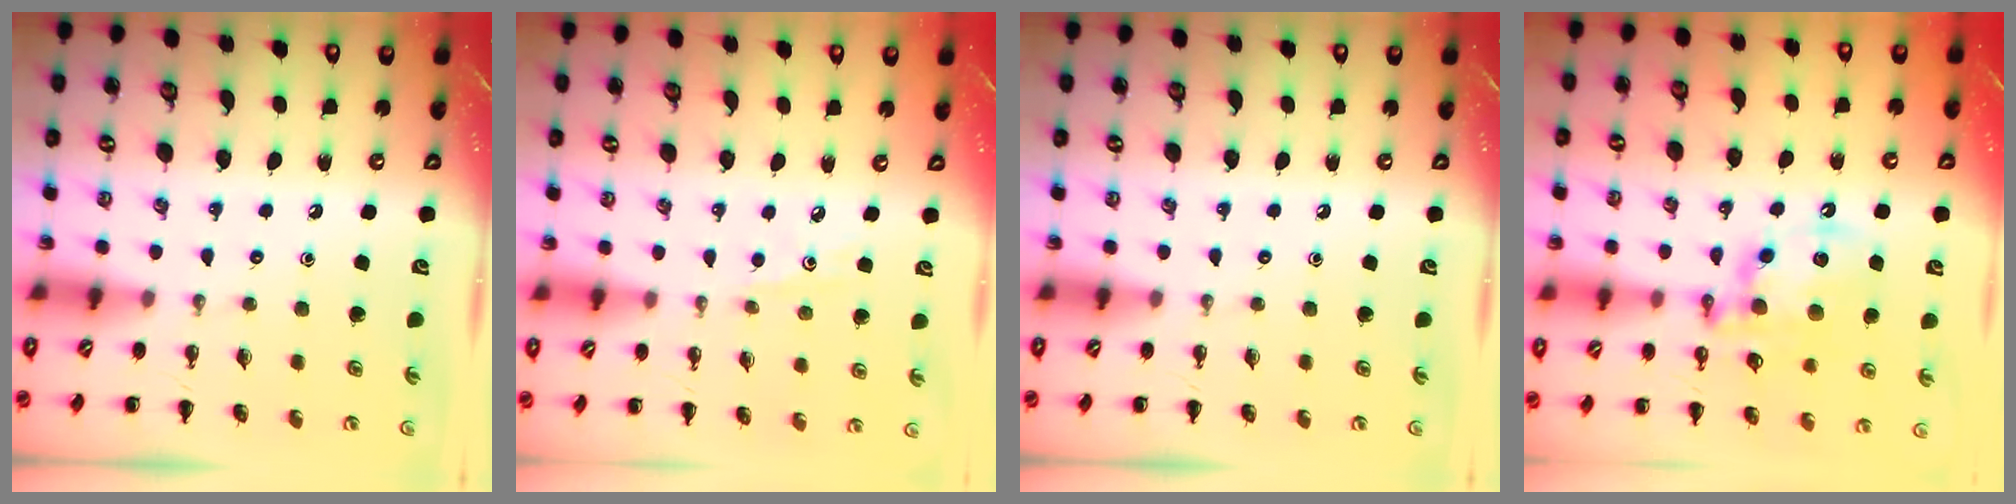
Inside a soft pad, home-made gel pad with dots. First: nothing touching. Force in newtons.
{"total": 3.9, "press": 3.7, "slide": 1.2}
{"total": 0.0}
{"total": 13.5, "press": 13.1, "slide": 3.2}